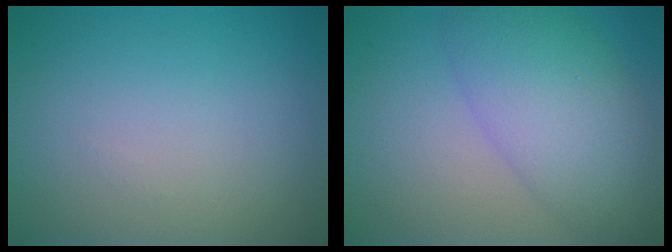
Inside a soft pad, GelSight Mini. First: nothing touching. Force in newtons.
{"total": 7.2, "press": 7.2, "slide": 0.3}